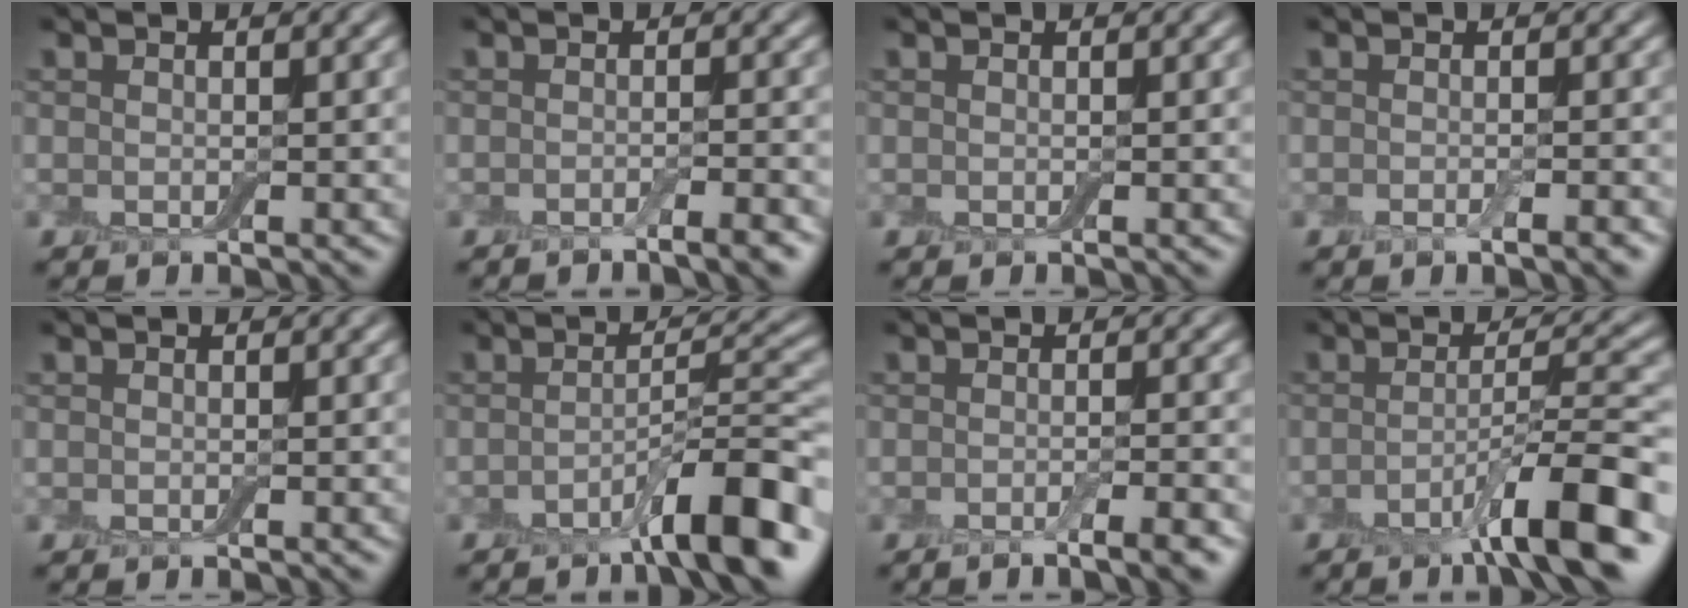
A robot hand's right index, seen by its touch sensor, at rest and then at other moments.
{"total": 2.4, "force": [-1.7, 0.3, 1.7], "torque": [-0.018, -0.001, -0.029]}
{"total": 0.0}
{"total": 1.6, "force": [-0.7, 0.3, 1.4], "torque": [-0.018, -0.004, -0.011]}
{"total": 0.0}
{"total": 6.9, "force": [-3.8, 1.4, 5.6], "torque": [-0.079, 0.013, -0.061]}
{"total": 3.1, "force": [-1.8, 0.6, 2.4], "torque": [-0.028, 0.000, -0.031]}
{"total": 7.4, "force": [-3.6, 1.2, 6.3], "torque": [-0.090, 0.012, -0.065]}